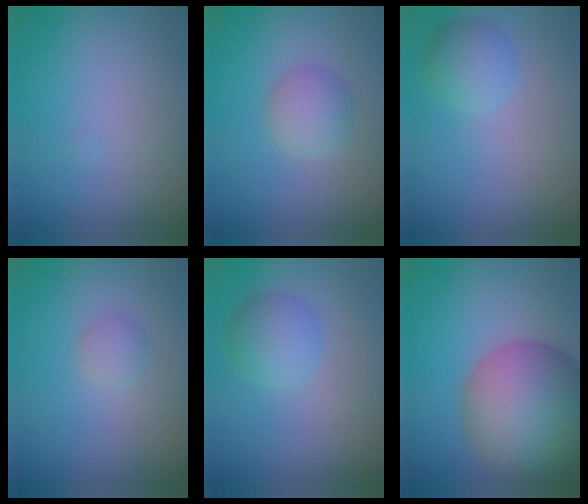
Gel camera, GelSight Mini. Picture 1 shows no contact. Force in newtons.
{"total": 2.4, "press": 2.4, "slide": 0.1}
{"total": 2.5, "press": 2.5, "slide": 0.2}
{"total": 1.1, "press": 1.1, "slide": 0.0}
{"total": 2.8, "press": 2.8, "slide": 0.1}
{"total": 11.6, "press": 11.6, "slide": 0.6}